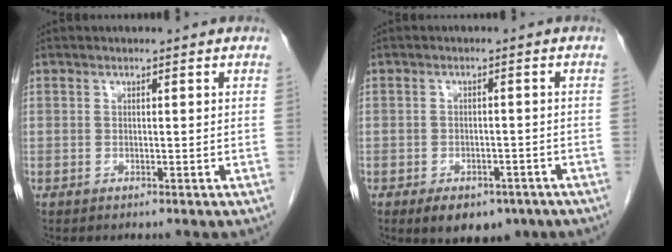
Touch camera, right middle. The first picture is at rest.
{"total": 8.0, "force": [-5.3, 4.5, 3.9], "torque": [-0.046, 0.004, -0.070]}